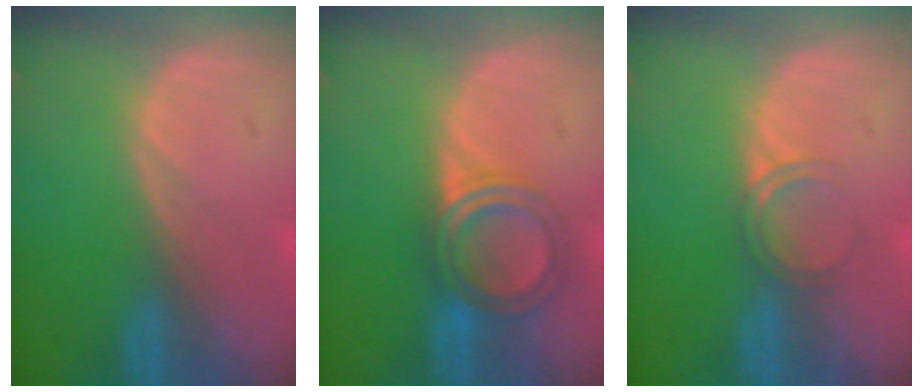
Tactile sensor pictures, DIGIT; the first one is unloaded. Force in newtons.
{"total": 5.7, "press": 5.6, "slide": 1.1}
{"total": 2.4, "press": 2.4, "slide": 0.2}